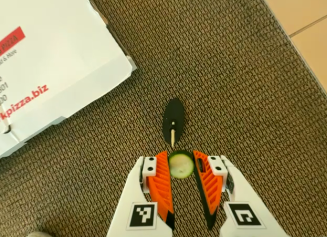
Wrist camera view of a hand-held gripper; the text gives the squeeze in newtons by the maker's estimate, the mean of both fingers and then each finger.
{"total": 6.9, "left": 7.0, "right": 6.8}